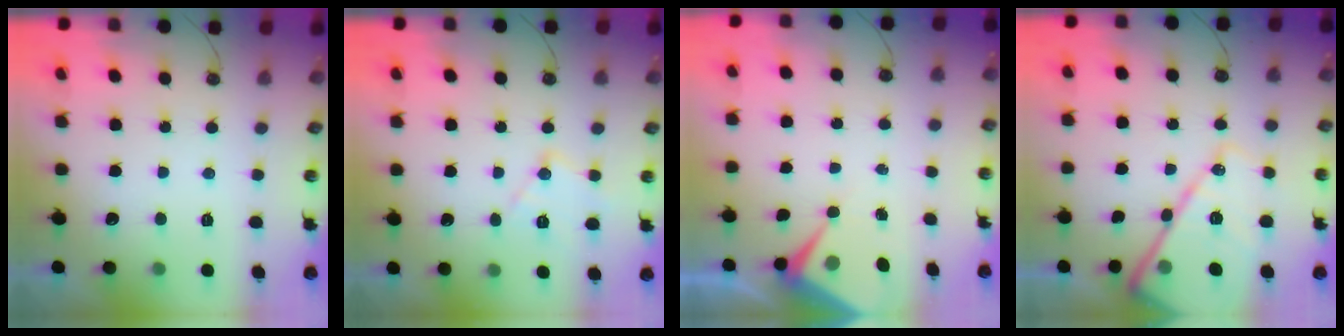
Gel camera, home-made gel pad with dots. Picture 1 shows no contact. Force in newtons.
{"total": 11.5, "press": 11.5, "slide": 0.8}
{"total": 6.2, "press": 6.2, "slide": 0.9}
{"total": 19.7, "press": 19.5, "slide": 2.1}